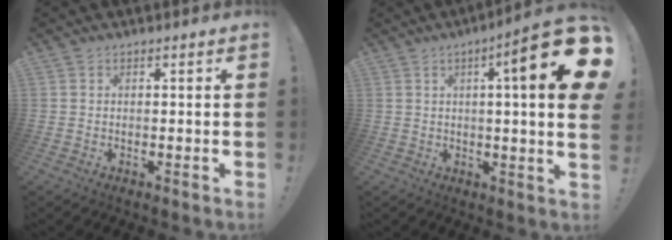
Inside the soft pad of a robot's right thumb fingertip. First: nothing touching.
{"total": 16.8, "force": [4.6, 2.1, 16.0], "torque": [-0.226, -0.028, 0.057]}